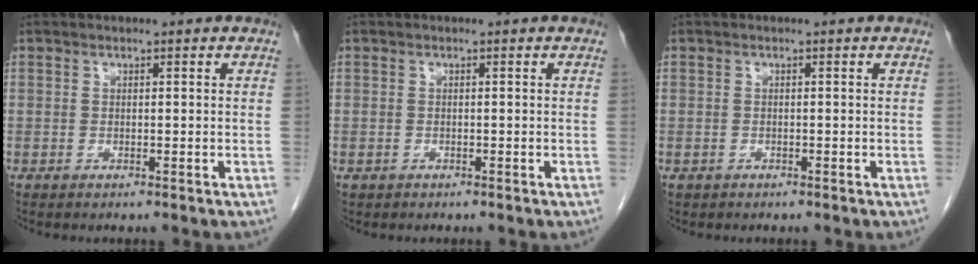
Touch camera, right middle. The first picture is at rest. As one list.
[{"total": 0.5, "force": [-0.2, 0.4, 0.0], "torque": [-0.007, 0.004, -0.003]}, {"total": 0.7, "force": [-0.4, 0.6, 0.0], "torque": [-0.008, 0.004, -0.004]}]